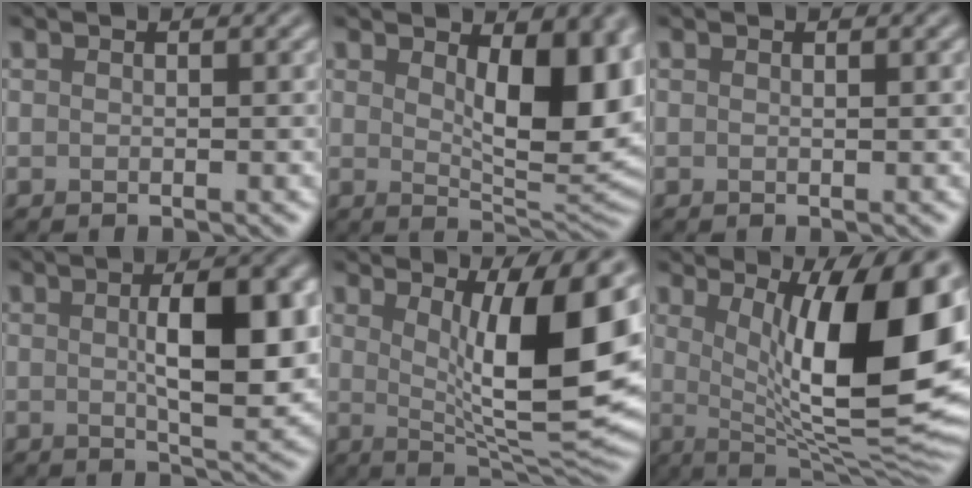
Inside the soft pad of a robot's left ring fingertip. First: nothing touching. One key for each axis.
{"total": 8.4, "fx": 2.3, "fy": 3.5, "fz": 7.3, "tx": -0.105, "ty": -0.007, "tz": 0.040}
{"total": 0.0}
{"total": 7.9, "fx": 0.7, "fy": 2.5, "fz": 7.5, "tx": -0.108, "ty": 0.004, "tz": 0.011}
{"total": 10.9, "fx": 2.4, "fy": 2.5, "fz": 10.4, "tx": -0.157, "ty": -0.015, "tz": 0.047}
{"total": 15.2, "fx": 2.6, "fy": 4.6, "fz": 14.3, "tx": -0.167, "ty": -0.004, "tz": 0.041}